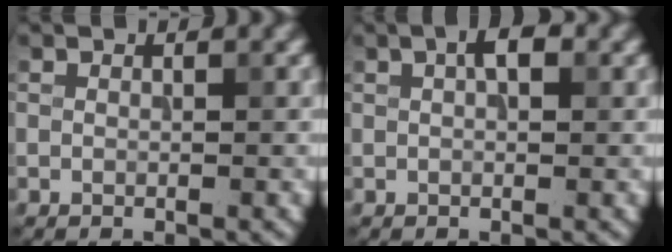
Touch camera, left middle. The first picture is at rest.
{"total": 2.1, "force": [0.8, 0.9, 1.7], "torque": [-0.026, 0.007, 0.010]}